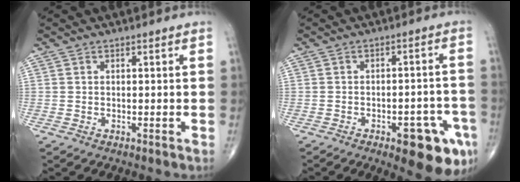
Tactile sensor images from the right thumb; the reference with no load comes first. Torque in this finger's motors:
{"motor_torque": [1.65, 1.88, 0.19, -0.35, 0.22]}